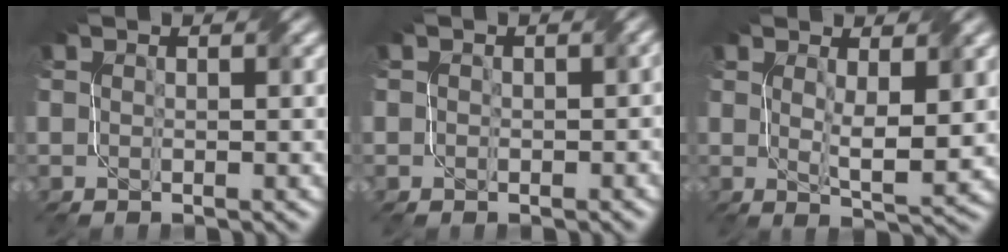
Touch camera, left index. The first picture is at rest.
{"total": 1.1, "force": [0.0, 1.0, 0.4], "torque": [-0.003, -0.003, -0.003]}
{"total": 3.8, "force": [1.0, 1.0, 3.5], "torque": [-0.066, -0.009, 0.022]}